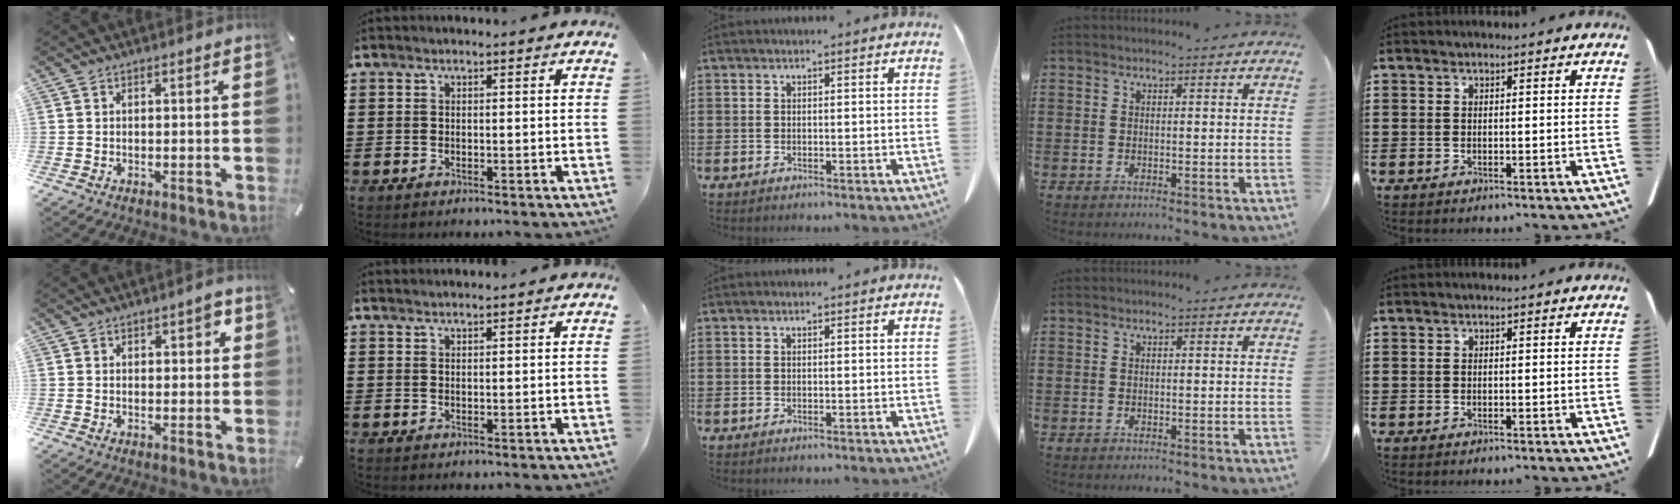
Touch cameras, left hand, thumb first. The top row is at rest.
{"thumb": {"total": 2.5, "force": [1.0, 1.5, 1.7], "torque": [-0.011, -0.002, 0.009]}, "index": {"total": 0.9, "force": [0.9, -0.1, 0.0], "torque": [-0.003, -0.002, 0.019]}}